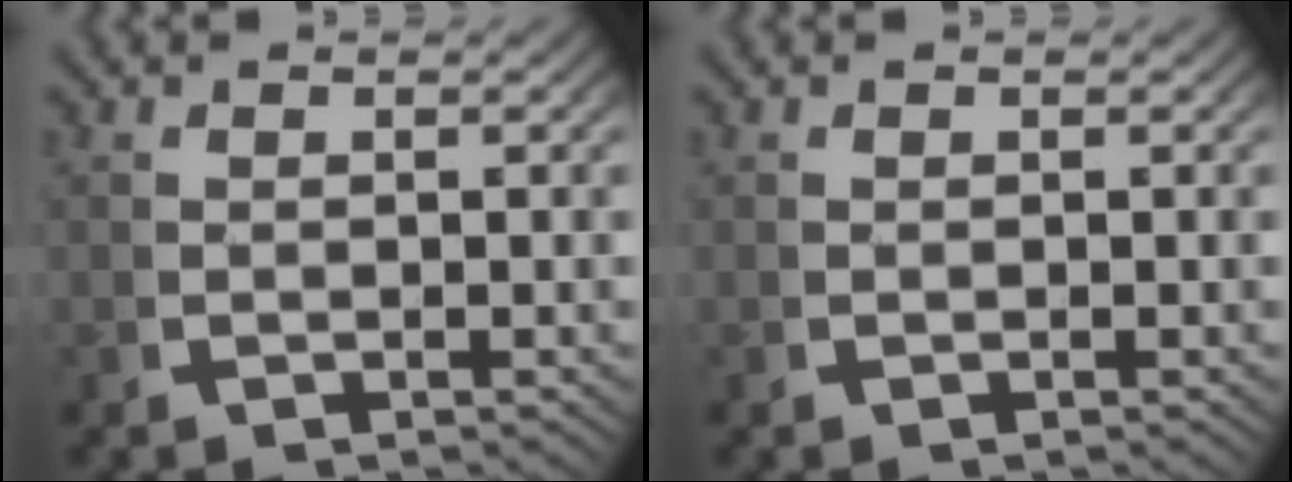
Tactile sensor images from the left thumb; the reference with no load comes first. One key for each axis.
{"total": 0.0}